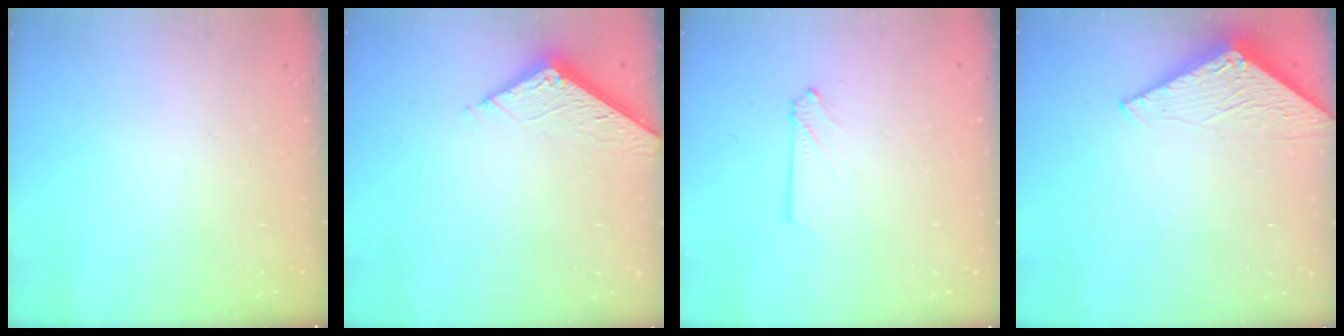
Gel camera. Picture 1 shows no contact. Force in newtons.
{"total": 6.8, "press": 6.8, "slide": 0.5}
{"total": 2.4, "press": 2.4, "slide": 0.3}
{"total": 2.8, "press": 2.8, "slide": 0.2}